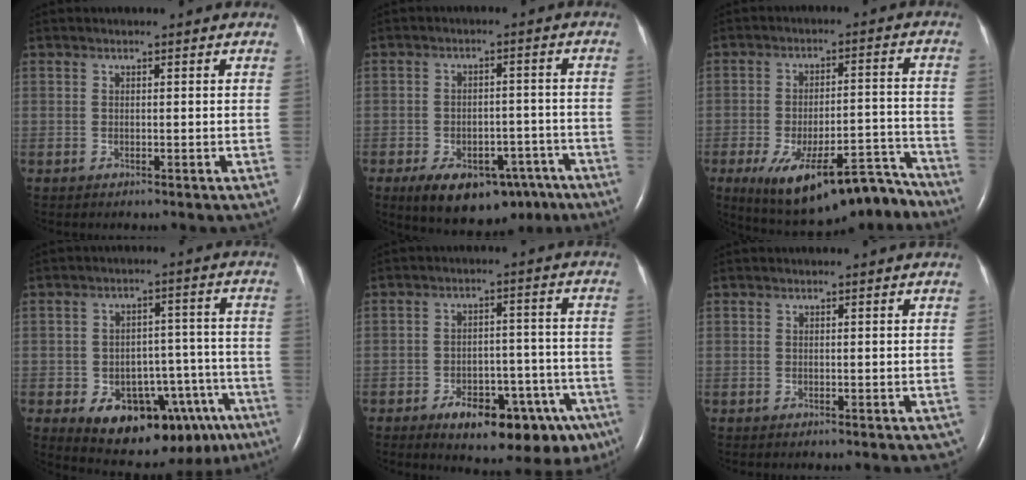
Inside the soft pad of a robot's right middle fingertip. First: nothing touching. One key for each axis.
{"total": 14.4, "fx": -9.1, "fy": 7.9, "fz": 8.0, "tx": -0.123, "ty": 0.011, "tz": -0.124}
{"total": 17.7, "fx": -13.3, "fy": 5.1, "fz": 10.5, "tx": -0.120, "ty": 0.025, "tz": -0.195}
{"total": 17.0, "fx": -9.3, "fy": 9.1, "fz": 11.0, "tx": -0.114, "ty": 0.036, "tz": -0.116}
{"total": 15.9, "fx": -9.7, "fy": 6.1, "fz": 11.0, "tx": -0.086, "ty": 0.029, "tz": -0.126}
{"total": 1.5, "fx": -1.1, "fy": 0.8, "fz": 0.8, "tx": 0.003, "ty": 0.001, "tz": -0.009}